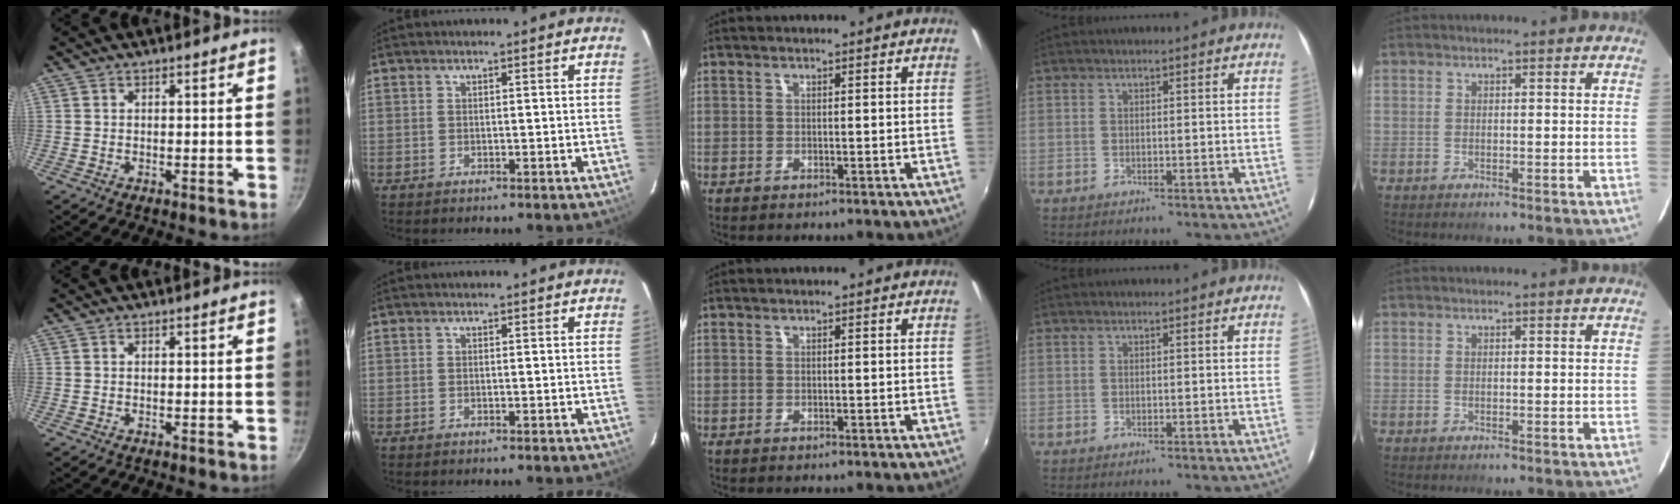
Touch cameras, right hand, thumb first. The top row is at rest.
{}